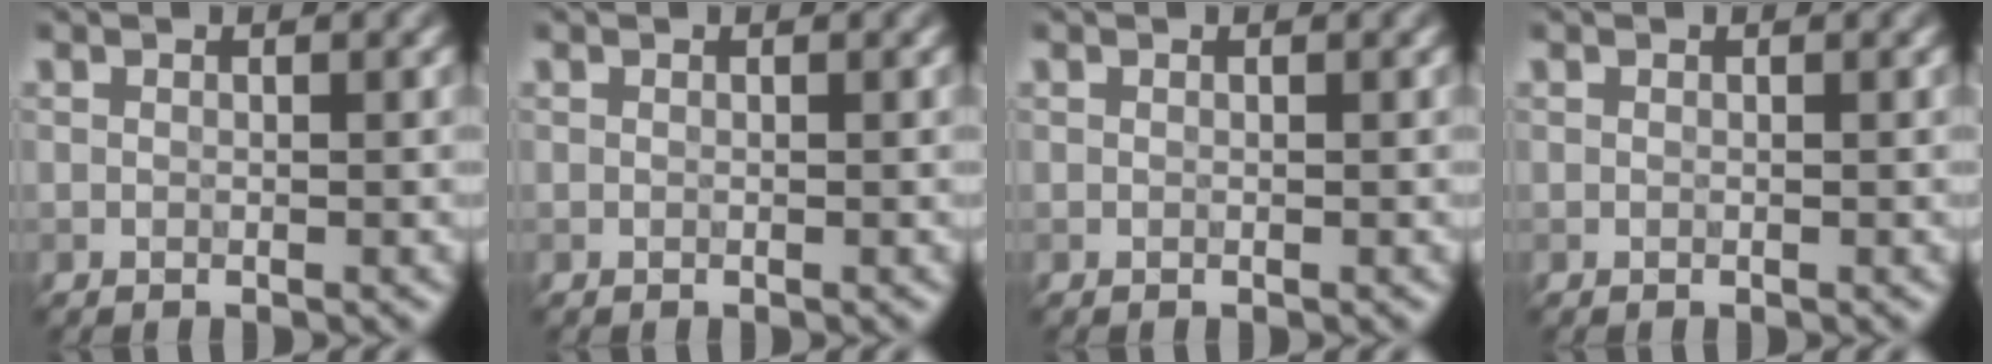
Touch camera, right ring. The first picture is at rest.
{"total": 0.0}
{"total": 0.0}
{"total": 0.0}